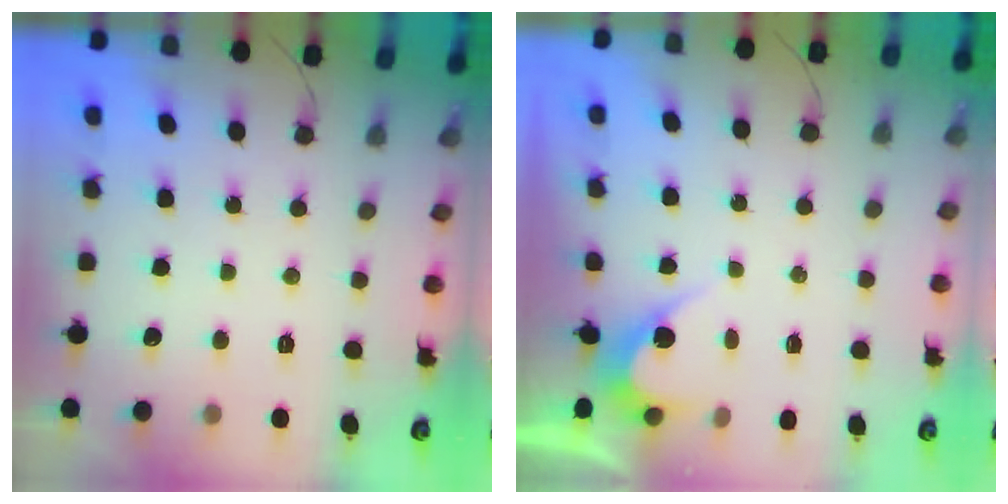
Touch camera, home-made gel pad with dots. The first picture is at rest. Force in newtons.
{"total": 2.4, "press": 2.4, "slide": 0.1}